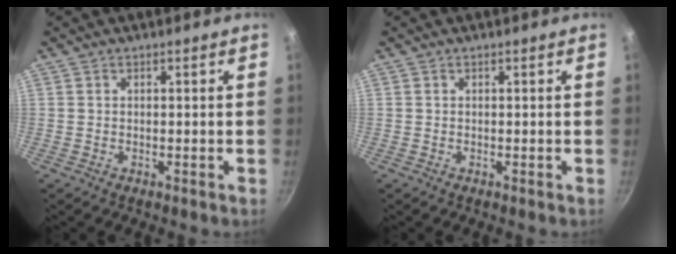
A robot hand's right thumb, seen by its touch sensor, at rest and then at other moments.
{"total": 0.0}